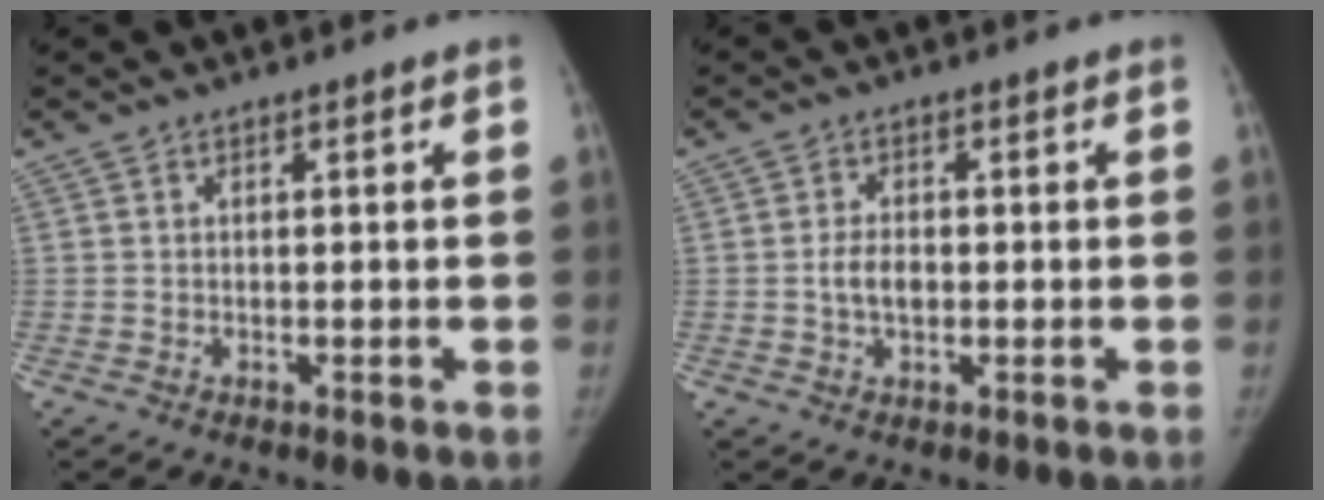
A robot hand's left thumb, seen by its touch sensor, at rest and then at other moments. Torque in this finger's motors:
{"motor_torque": [0.10, 0.06, 0.59, -0.49, 0.15]}